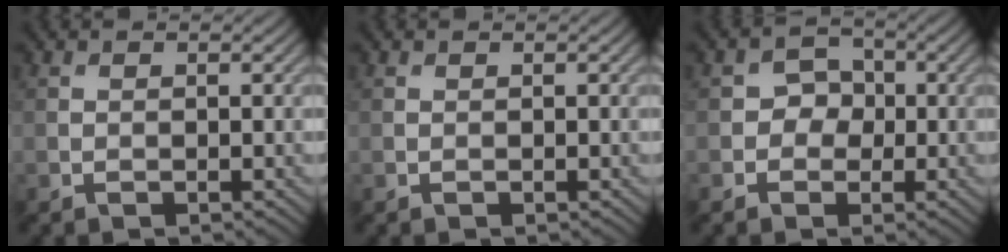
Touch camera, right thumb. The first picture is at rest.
{"total": 0.0}
{"total": 3.0, "force": [-0.3, 2.7, 1.2], "torque": [-0.007, 0.001, -0.022]}